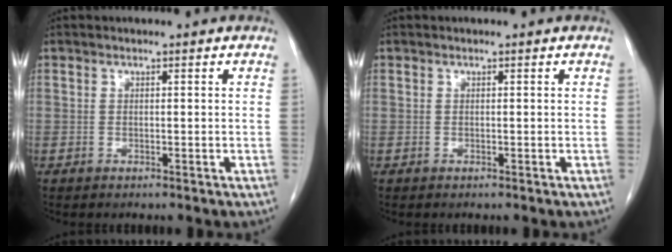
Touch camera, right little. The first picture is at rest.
{"total": 0.0}